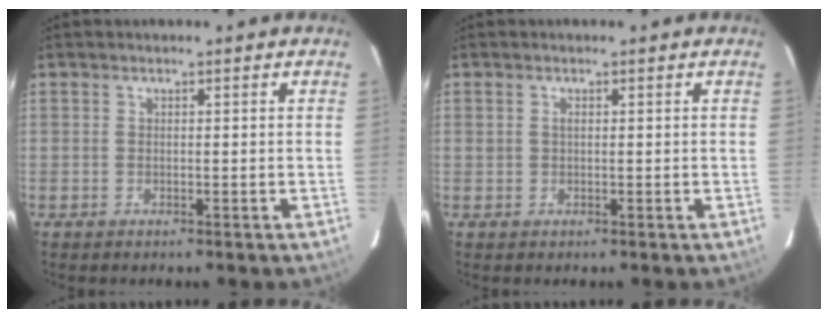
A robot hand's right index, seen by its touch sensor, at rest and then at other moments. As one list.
[{"total": 0.6, "force": [0.3, 0.3, 0.4], "torque": [-0.005, 0.002, 0.005]}]